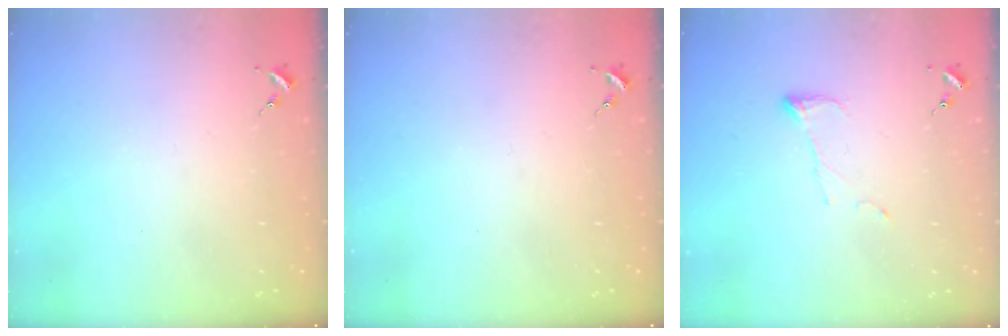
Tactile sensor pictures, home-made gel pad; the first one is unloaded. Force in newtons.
{"total": 0.0}
{"total": 5.7, "press": 5.7, "slide": 0.2}